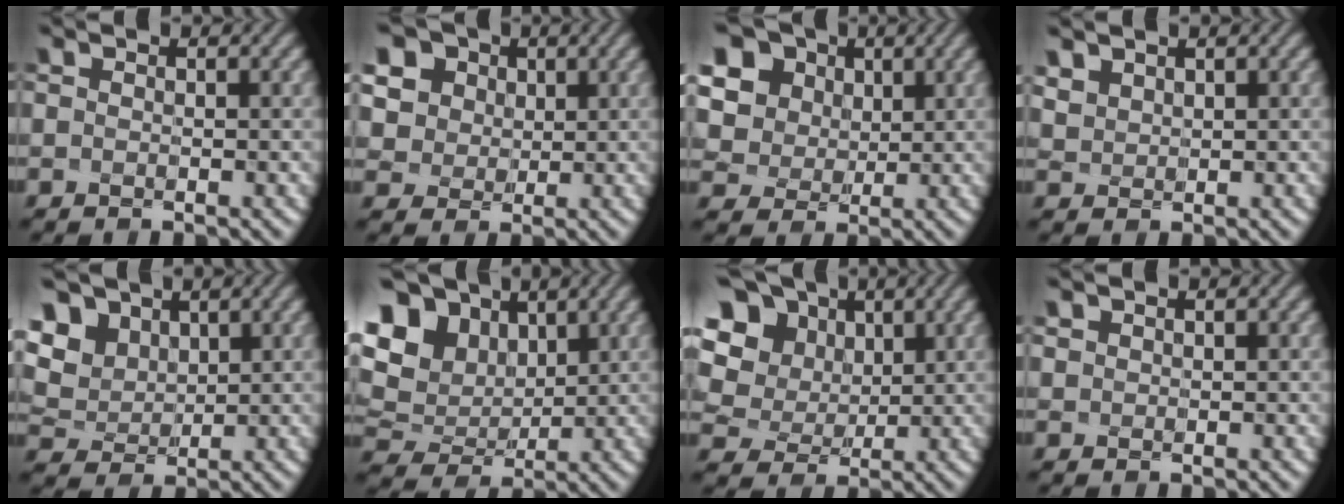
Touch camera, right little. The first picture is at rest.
{"total": 9.5, "force": [3.9, 7.9, 3.4], "torque": [-0.107, 0.011, 0.072]}
{"total": 11.6, "force": [4.4, 9.6, 4.7], "torque": [-0.144, 0.013, 0.090]}
{"total": 3.9, "force": [2.0, 3.0, 1.5], "torque": [-0.073, 0.019, 0.044]}
{"total": 7.4, "force": [3.7, 5.5, 3.2], "torque": [-0.096, 0.015, 0.060]}
{"total": 12.0, "force": [5.1, 8.9, 6.2], "torque": [-0.147, 0.029, 0.096]}
{"total": 14.3, "force": [5.4, 11.6, 6.2], "torque": [-0.169, 0.030, 0.098]}
{"total": 1.2, "force": [0.7, 0.9, 0.4], "torque": [-0.025, 0.015, 0.009]}